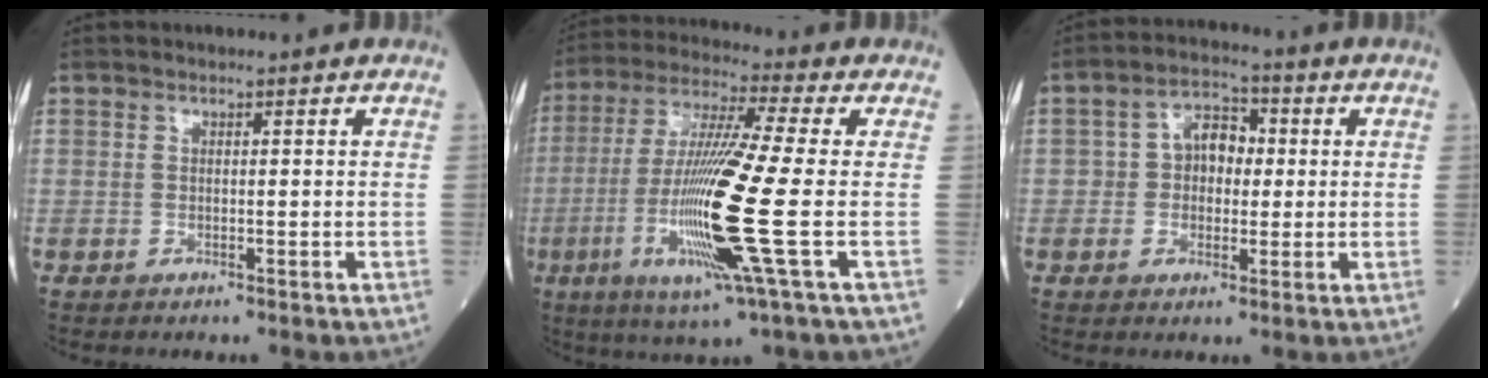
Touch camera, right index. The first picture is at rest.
{"total": 16.9, "force": [-3.5, -0.7, 16.5], "torque": [-0.337, -0.017, -0.077]}
{"total": 6.1, "force": [0.5, 4.1, 4.5], "torque": [-0.076, 0.026, 0.006]}